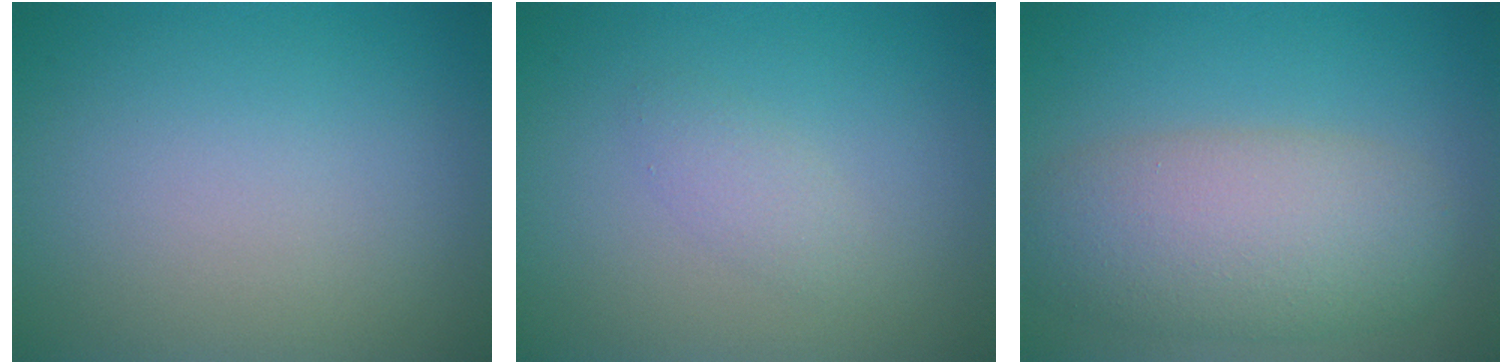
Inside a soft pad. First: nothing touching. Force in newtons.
{"total": 1.4, "press": 1.4, "slide": 0.1}
{"total": 6.7, "press": 6.7, "slide": 0.1}